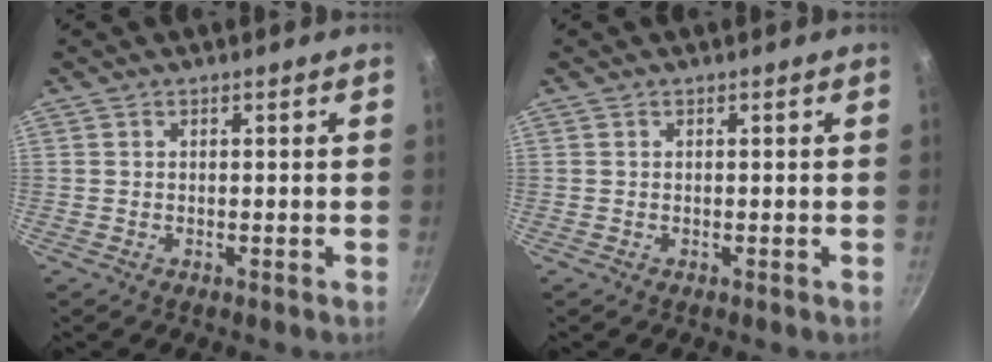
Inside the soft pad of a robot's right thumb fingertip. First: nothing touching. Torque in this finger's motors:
{"motor_torque": [-0.33, 0.14, 0.24, -0.12, 0.00]}